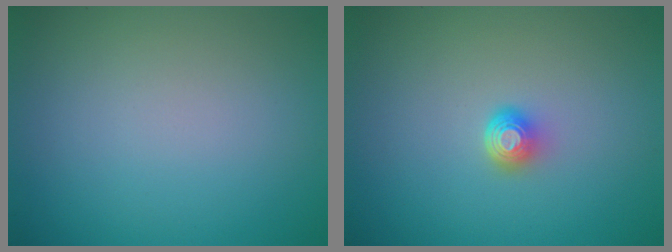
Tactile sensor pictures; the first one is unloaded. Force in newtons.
{"total": 1.8, "press": 1.3, "slide": 1.3}